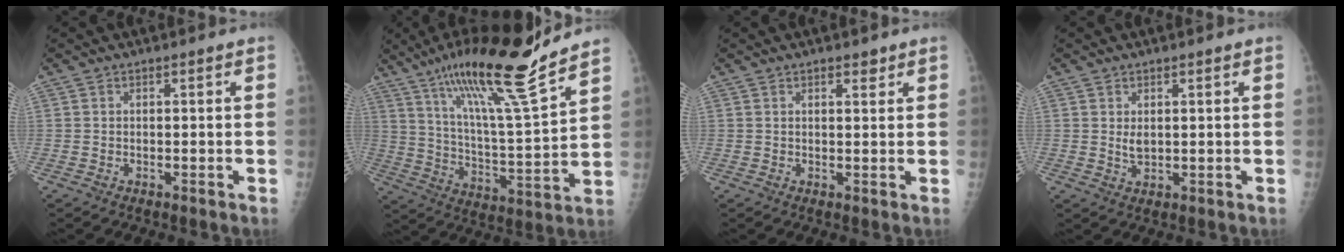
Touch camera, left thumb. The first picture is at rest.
{"total": 21.4, "force": [15.3, 2.2, 14.8], "torque": [-0.228, -0.072, 0.263]}
{"total": 2.1, "force": [1.4, 0.9, 1.3], "torque": [-0.010, -0.007, 0.020]}
{"total": 2.8, "force": [0.8, 1.5, 2.2], "torque": [-0.033, -0.008, 0.018]}